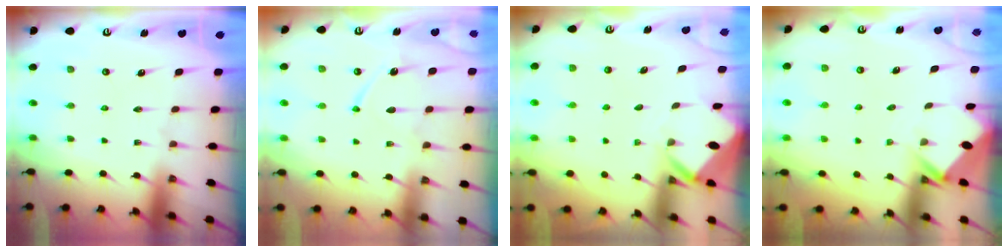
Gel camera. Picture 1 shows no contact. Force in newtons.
{"total": 9.6, "press": 9.6, "slide": 1.1}
{"total": 3.2, "press": 3.2, "slide": 0.2}
{"total": 2.8, "press": 2.8, "slide": 0.2}